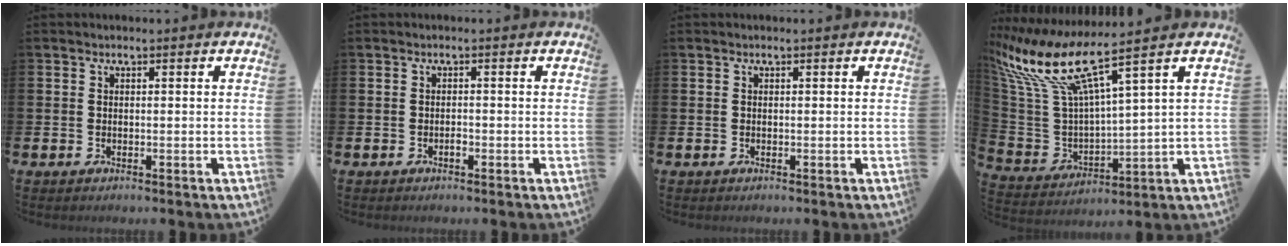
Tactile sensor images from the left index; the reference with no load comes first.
{"total": 0.7, "force": [-0.4, 0.4, 0.4], "torque": [-0.006, -0.002, -0.009]}
{"total": 0.0}
{"total": 10.5, "force": [7.2, 2.5, 7.1], "torque": [-0.176, -0.041, 0.119]}